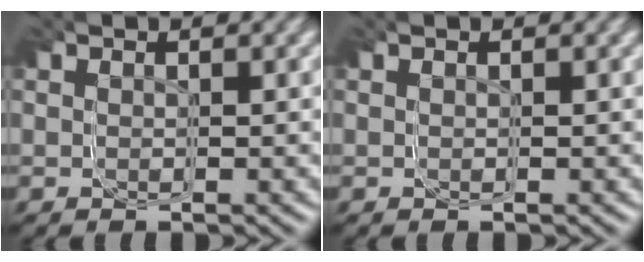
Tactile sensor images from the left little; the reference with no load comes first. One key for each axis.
{"total": 0.0}